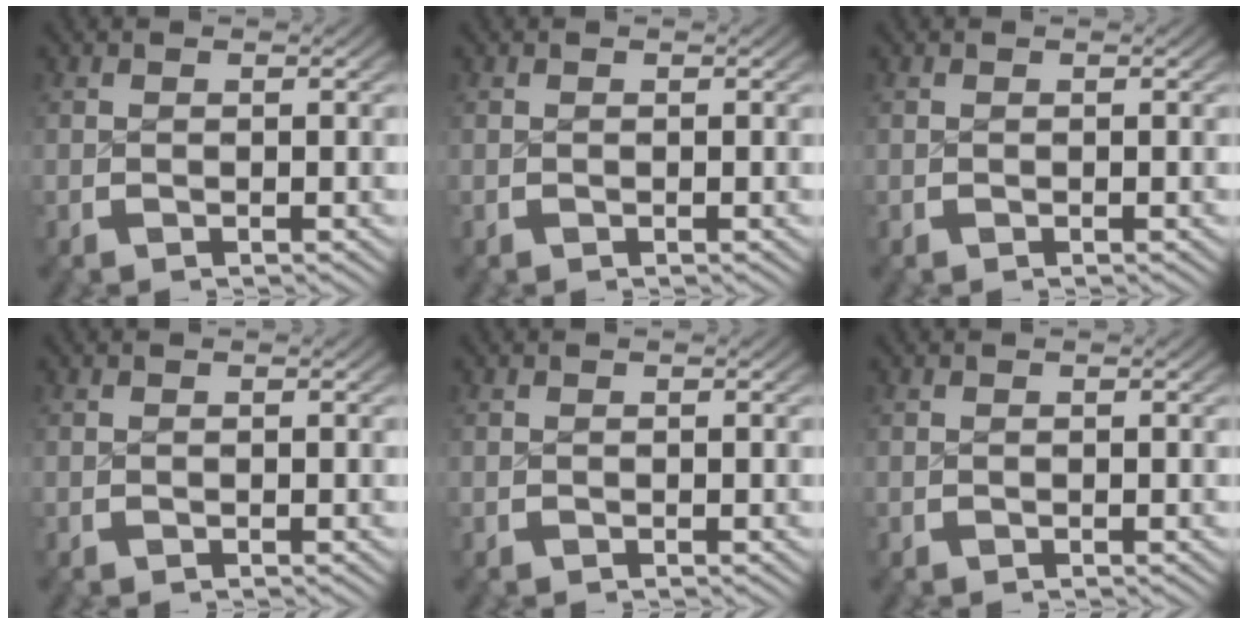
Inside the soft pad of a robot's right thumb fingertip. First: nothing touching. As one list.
[{"total": 0.0}, {"total": 0.0}, {"total": 0.0}, {"total": 0.0}, {"total": 0.0}]